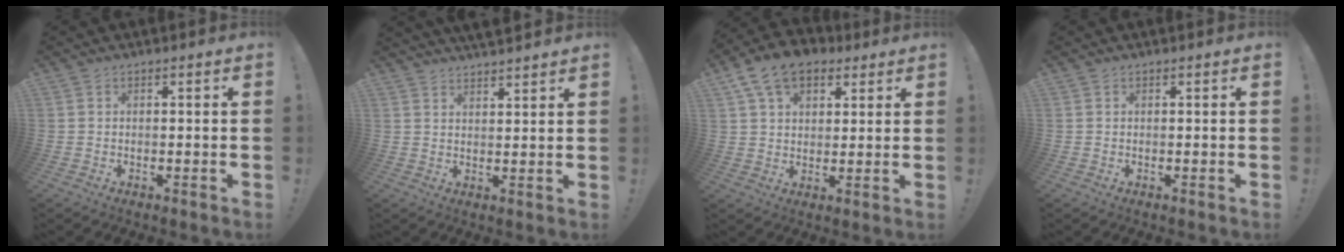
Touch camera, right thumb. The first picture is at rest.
{"total": 3.9, "force": [3.7, 0.6, 0.9], "torque": [-0.010, -0.025, 0.067]}
{"total": 12.4, "force": [6.3, 8.1, 6.9], "torque": [-0.107, -0.021, 0.122]}
{"total": 0.0}